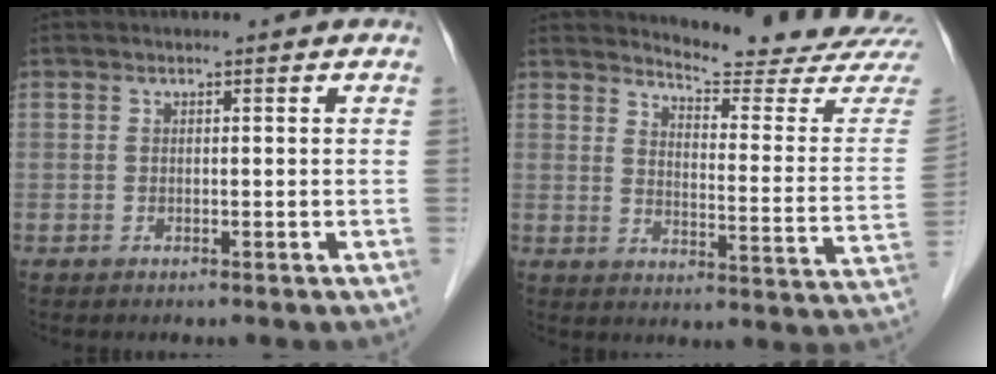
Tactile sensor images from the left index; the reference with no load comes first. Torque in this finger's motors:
{"motor_torque": [0.18, -1.16, 0.10, 0.01]}